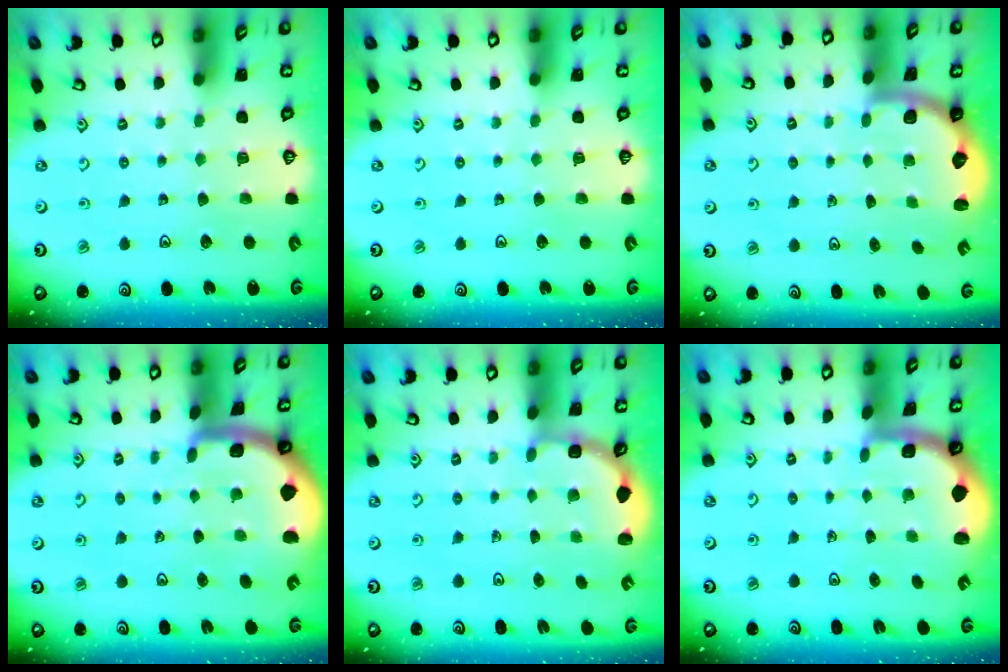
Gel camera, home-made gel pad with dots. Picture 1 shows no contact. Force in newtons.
{"total": 0.0}
{"total": 2.2, "press": 2.0, "slide": 0.8}
{"total": 3.8, "press": 3.7, "slide": 0.6}
{"total": 3.0, "press": 2.3, "slide": 1.8}
{"total": 1.5, "press": 1.5, "slide": 0.2}